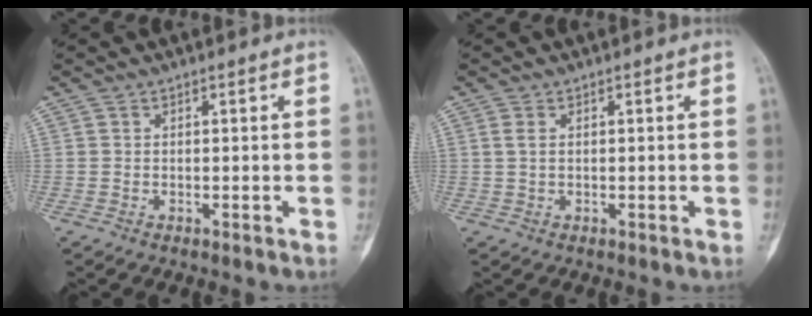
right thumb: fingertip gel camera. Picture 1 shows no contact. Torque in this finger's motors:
{"motor_torque": [-0.59, 0.04, 0.43, -0.02, 0.05]}